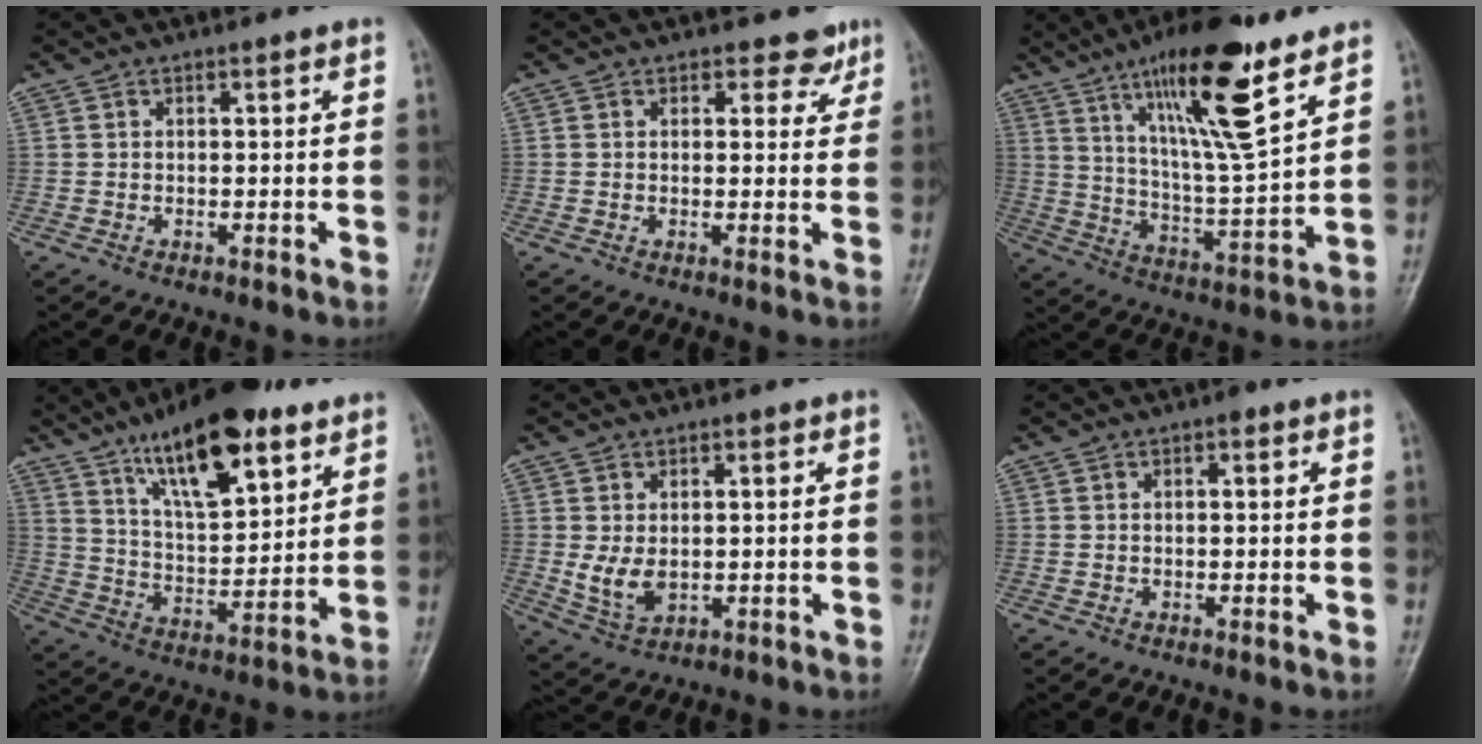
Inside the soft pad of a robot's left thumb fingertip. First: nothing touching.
{"total": 3.4, "force": [2.6, 2.2, 0.5], "torque": [0.020, -0.017, 0.023]}
{"total": 18.4, "force": [11.0, 3.6, 14.3], "torque": [-0.225, -0.058, 0.194]}
{"total": 19.2, "force": [11.6, 6.9, 13.7], "torque": [-0.189, -0.054, 0.202]}
{"total": 5.1, "force": [0.2, 3.6, 3.6], "torque": [-0.059, -0.015, 0.016]}
{"total": 1.0, "force": [0.5, 0.5, 0.7], "torque": [-0.007, 0.001, 0.002]}